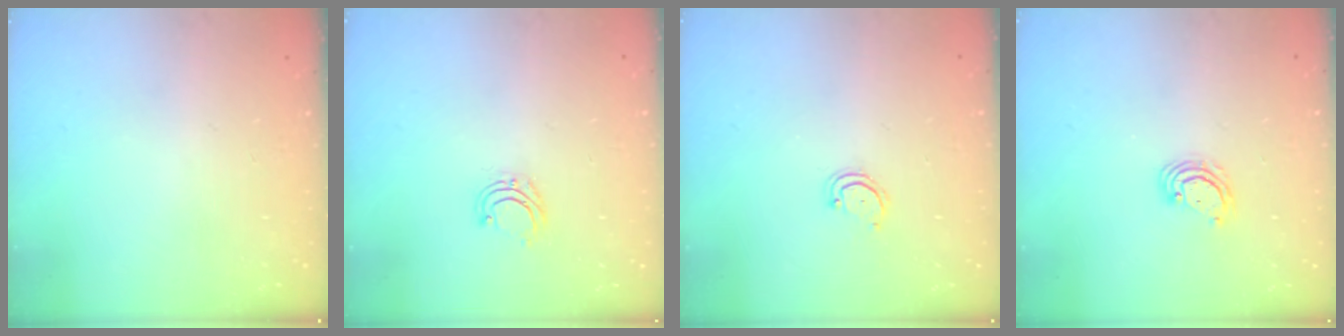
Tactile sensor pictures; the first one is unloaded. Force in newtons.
{"total": 4.6, "press": 4.5, "slide": 0.5}
{"total": 3.2, "press": 3.2, "slide": 0.2}
{"total": 4.1, "press": 4.1, "slide": 0.4}